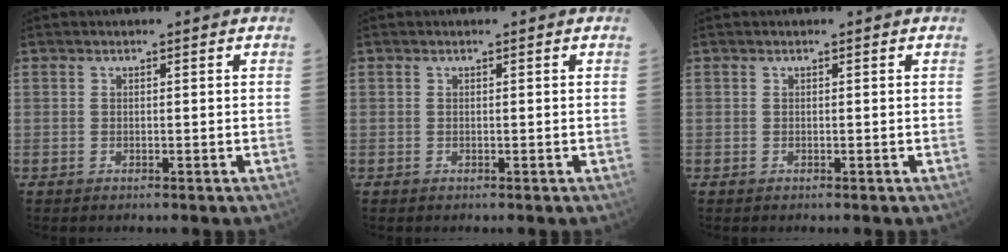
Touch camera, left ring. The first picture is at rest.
{"total": 0.0}
{"total": 0.0}